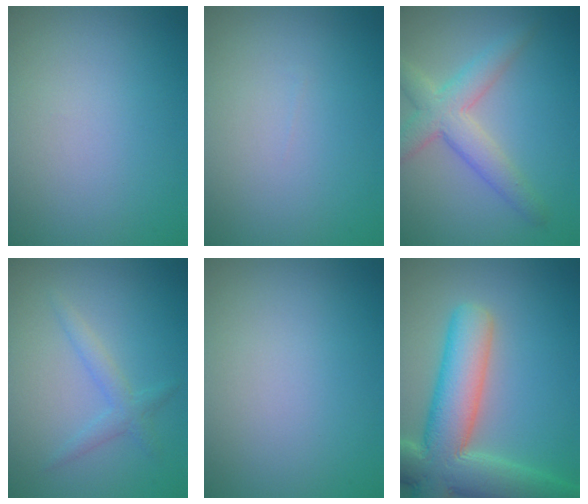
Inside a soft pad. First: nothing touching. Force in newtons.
{"total": 0.0}
{"total": 4.4, "press": 4.4, "slide": 0.3}
{"total": 1.7, "press": 1.7, "slide": 0.1}
{"total": 0.0}
{"total": 10.6, "press": 10.5, "slide": 0.7}